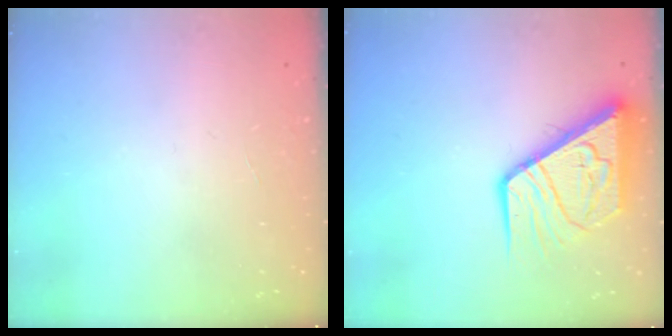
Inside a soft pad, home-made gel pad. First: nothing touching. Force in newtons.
{"total": 12.0, "press": 11.9, "slide": 1.4}